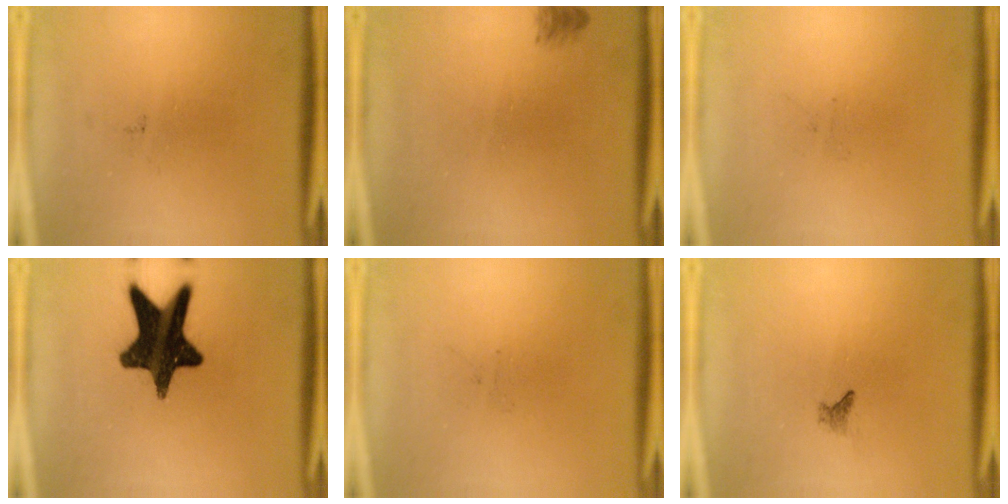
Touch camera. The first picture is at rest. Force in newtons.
{"total": 1.2}
{"total": 0.0}
{"total": 16.7}
{"total": 0.0}
{"total": 0.8}